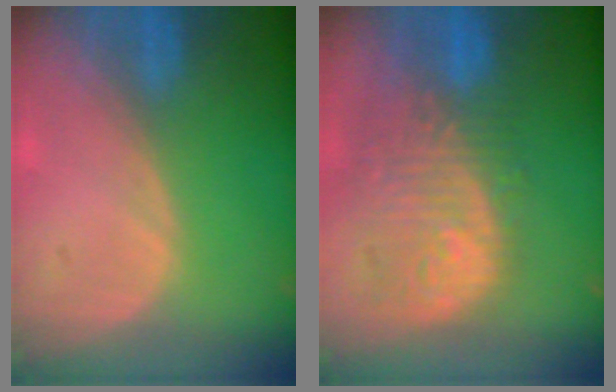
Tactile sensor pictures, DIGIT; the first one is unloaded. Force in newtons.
{"total": 12.0, "press": 10.7, "slide": 5.5}